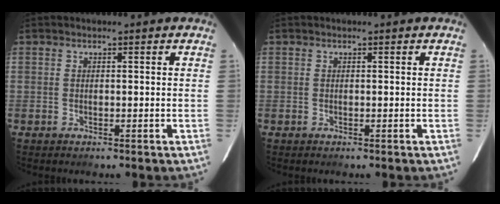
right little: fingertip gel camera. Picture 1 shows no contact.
{"total": 0.0}